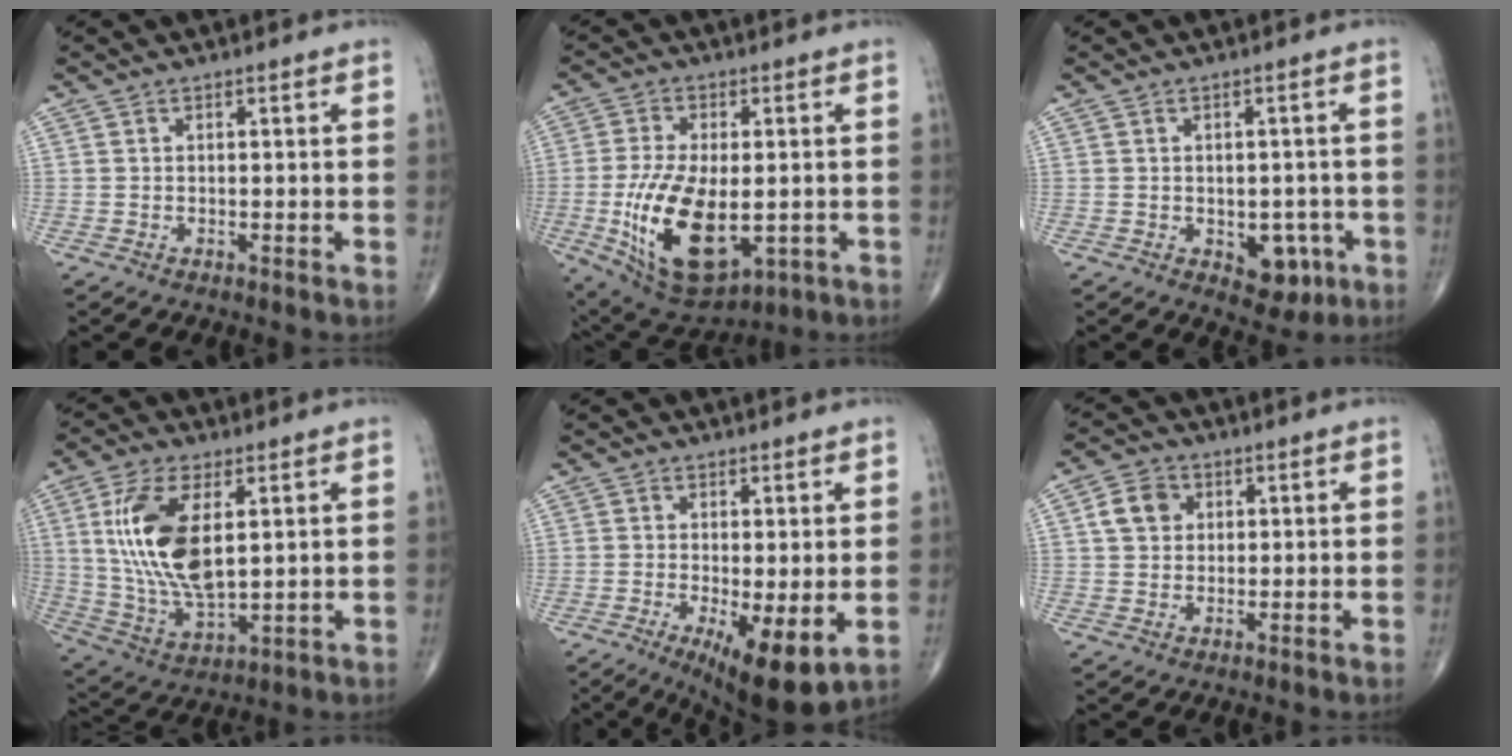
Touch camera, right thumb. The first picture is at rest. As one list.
[{"total": 17.9, "force": [-3.3, 9.2, 15.0], "torque": [-0.281, -0.014, -0.033]}, {"total": 6.4, "force": [-2.2, 4.1, 4.4], "torque": [-0.022, 0.007, -0.019]}, {"total": 16.3, "force": [3.8, 7.6, 13.9], "torque": [-0.275, -0.020, 0.083]}, {"total": 9.9, "force": [-2.4, 3.0, 9.1], "torque": [-0.144, -0.025, -0.030]}, {"total": 5.6, "force": [1.5, 4.6, 2.8], "torque": [-0.036, 0.003, 0.022]}]